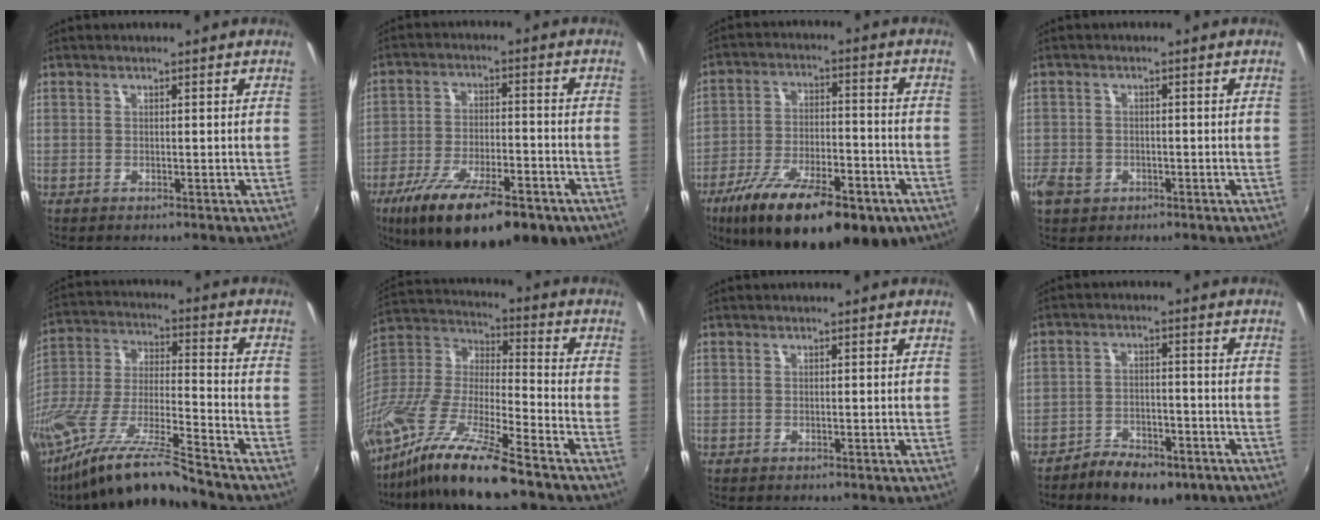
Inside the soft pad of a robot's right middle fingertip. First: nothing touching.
{"total": 20.4, "force": [-13.0, 6.9, 14.1], "torque": [-0.251, -0.050, -0.199]}
{"total": 22.7, "force": [-14.3, 8.2, 15.6], "torque": [-0.275, -0.048, -0.216]}
{"total": 4.7, "force": [-2.3, 3.5, 2.1], "torque": [-0.052, -0.004, -0.041]}
{"total": 16.4, "force": [-13.1, 0.2, 9.8], "torque": [-0.194, -0.027, -0.252]}
{"total": 20.9, "force": [-15.3, 2.7, 13.9], "torque": [-0.266, -0.030, -0.292]}
{"total": 0.0}
{"total": 9.1, "force": [-6.7, 4.2, 4.5], "torque": [-0.105, -0.007, -0.104]}